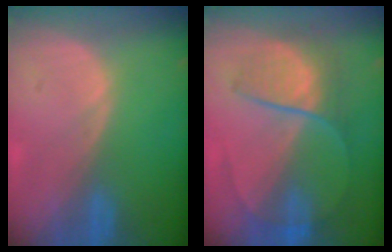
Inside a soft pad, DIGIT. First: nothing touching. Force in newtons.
{"total": 6.9, "press": 6.6, "slide": 1.7}